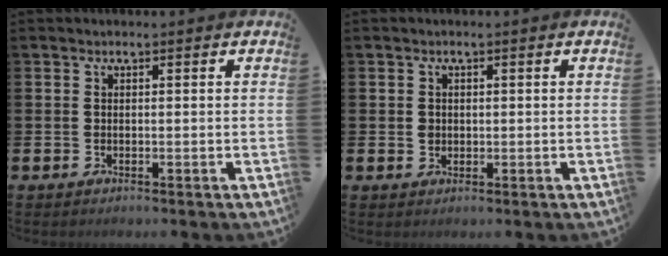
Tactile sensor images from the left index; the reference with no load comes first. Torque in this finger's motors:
{"motor_torque": [0.45, 0.38, 0.00, 0.02]}